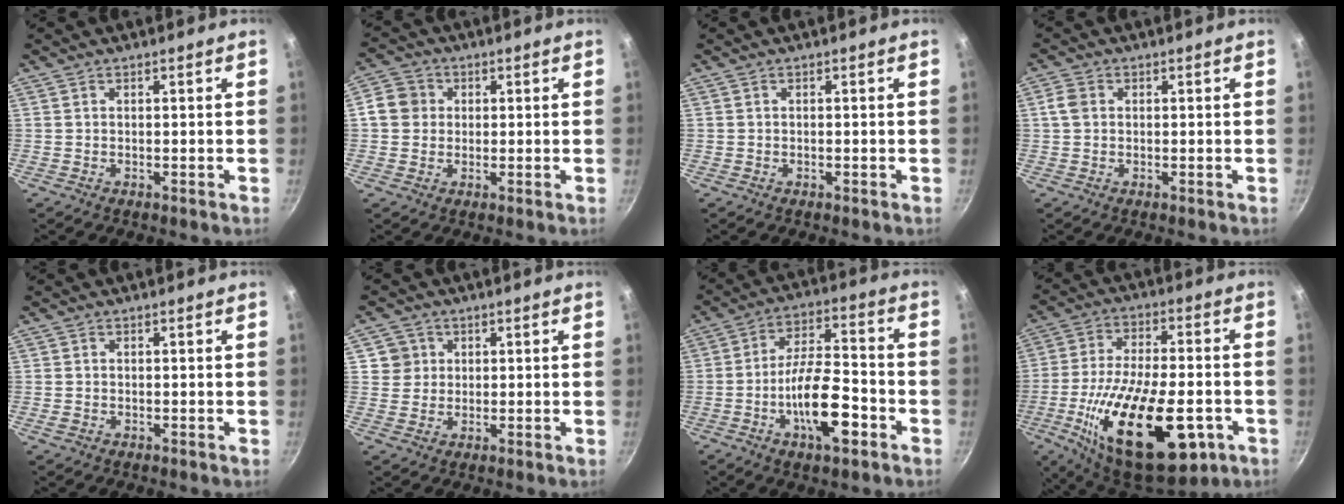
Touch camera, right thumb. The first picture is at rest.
{"total": 5.6, "force": [0.7, 5.2, 2.1], "torque": [-0.008, 0.005, -0.003]}
{"total": 0.0}
{"total": 3.0, "force": [0.4, 2.4, 1.7], "torque": [-0.027, 0.006, 0.003]}
{"total": 1.2, "force": [-0.5, 1.0, 0.5], "torque": [-0.010, 0.000, -0.010]}
{"total": 3.8, "force": [1.0, 3.7, 0.4], "torque": [0.023, 0.008, 0.011]}
{"total": 13.7, "force": [-5.3, 5.3, 11.4], "torque": [-0.182, 0.035, -0.095]}
{"total": 28.0, "force": [-9.4, 12.5, 23.2], "torque": [-0.387, 0.013, -0.142]}